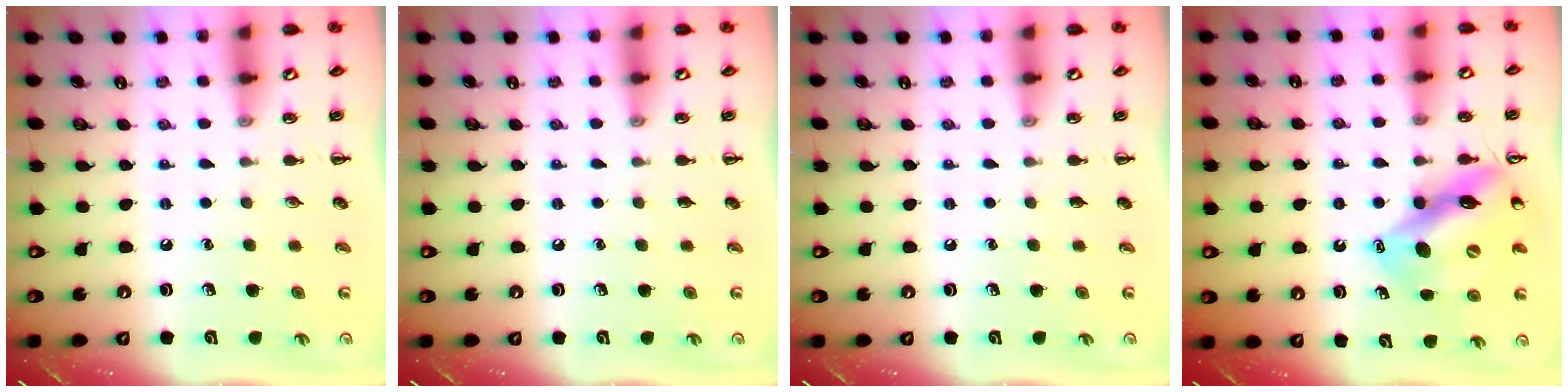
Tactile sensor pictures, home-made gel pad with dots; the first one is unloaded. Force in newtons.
{"total": 0.0}
{"total": 0.0}
{"total": 13.5, "press": 13.0, "slide": 3.8}